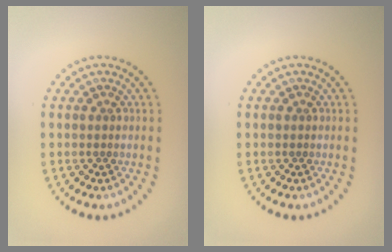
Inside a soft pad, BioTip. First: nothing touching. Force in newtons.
{"total": 0.0}